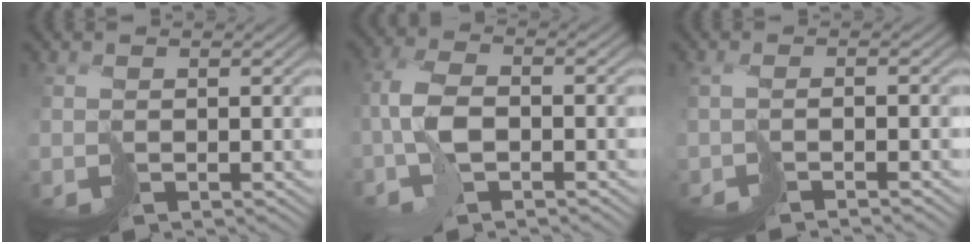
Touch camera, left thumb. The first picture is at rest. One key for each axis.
{"total": 5.4, "fx": -1.5, "fy": 2.3, "fz": 4.7, "tx": -0.109, "ty": 0.010, "tz": -0.039}
{"total": 2.0, "fx": -1.5, "fy": -0.7, "fz": 1.2, "tx": -0.020, "ty": -0.001, "tz": -0.031}